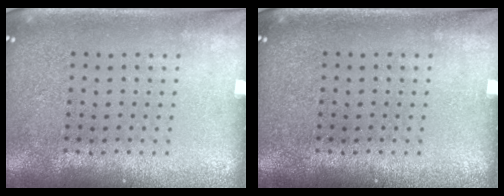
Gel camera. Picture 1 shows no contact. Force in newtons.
{"total": 0.0}